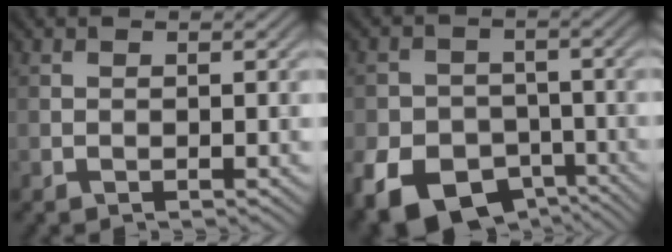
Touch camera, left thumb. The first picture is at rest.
{"total": 12.3, "force": [-6.8, 9.0, 5.1], "torque": [-0.102, -0.040, -0.119]}